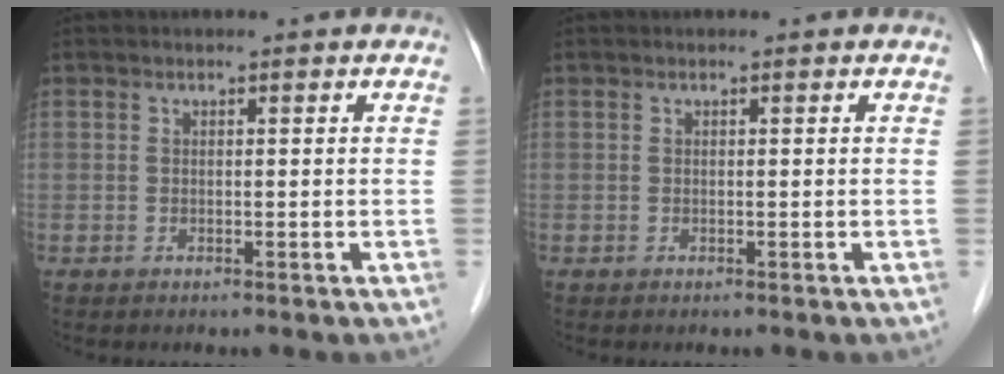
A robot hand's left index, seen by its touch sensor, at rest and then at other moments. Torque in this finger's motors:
{"motor_torque": [0.00, 0.00, -0.01, 0.00]}